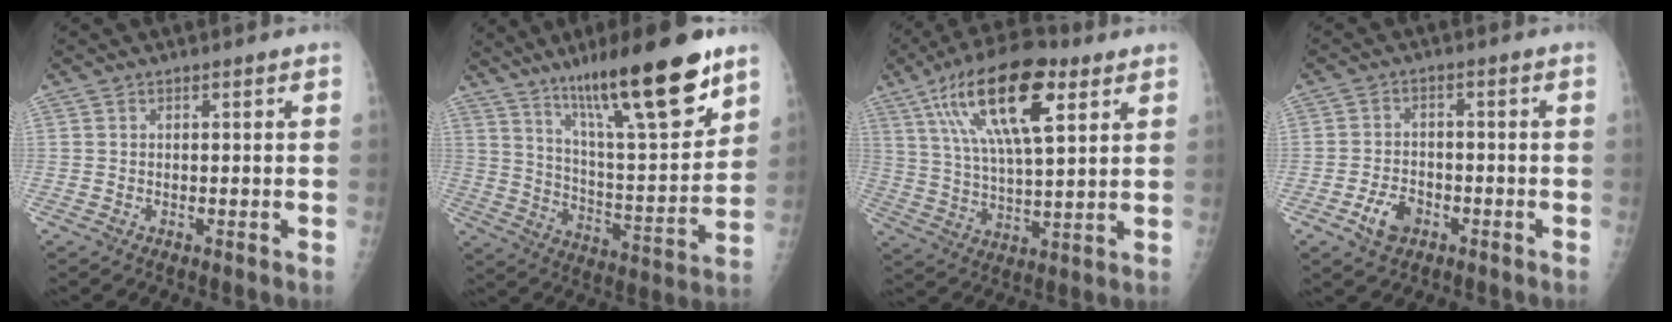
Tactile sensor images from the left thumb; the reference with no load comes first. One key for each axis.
{"total": 22.8, "fx": 14.5, "fy": 4.2, "fz": 17.1, "tx": -0.251, "ty": -0.067, "tz": 0.241}
{"total": 18.6, "fx": 8.5, "fy": 6.6, "fz": 15.2, "tx": -0.258, "ty": -0.013, "tz": 0.148}
{"total": 5.2, "fx": -2.7, "fy": 3.4, "fz": 2.9, "tx": -0.045, "ty": 0.018, "tz": -0.046}